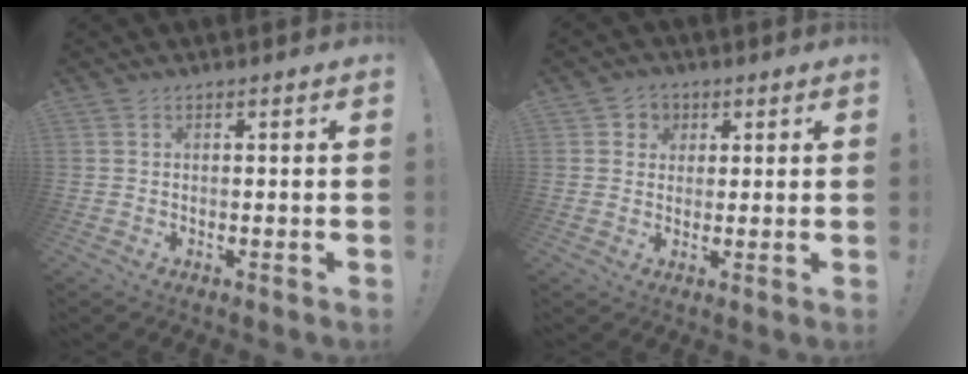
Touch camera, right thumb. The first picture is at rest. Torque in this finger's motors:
{"motor_torque": [-0.08, 0.86, 0.41, 0.21, 0.05]}